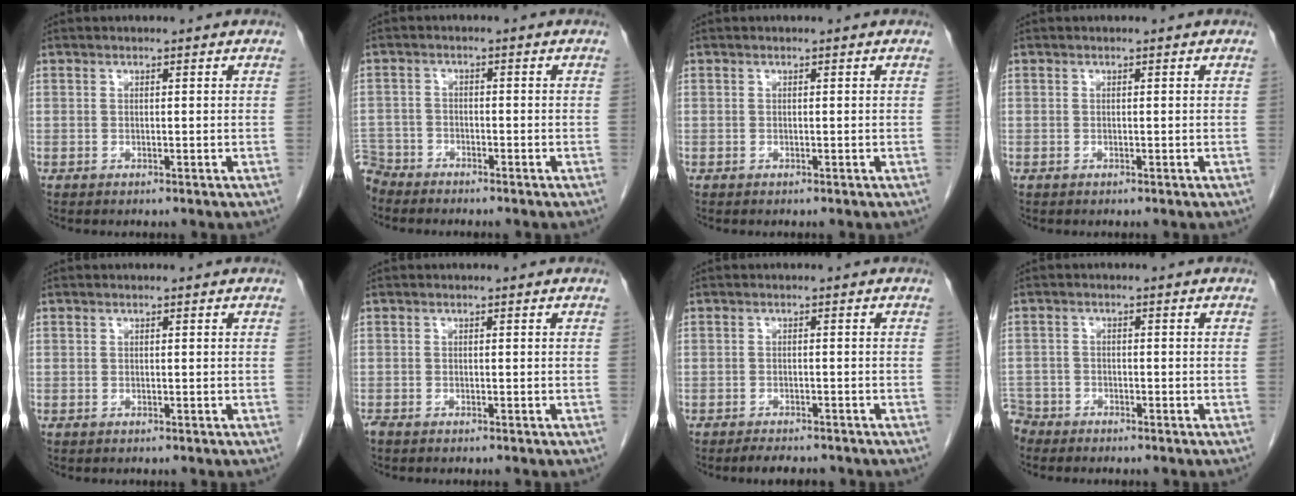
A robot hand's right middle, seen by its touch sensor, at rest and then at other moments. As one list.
[{"total": 5.0, "force": [-4.8, 1.6, -0.3], "torque": [0.012, -0.007, -0.094]}, {"total": 0.0}, {"total": 0.0}, {"total": 0.0}, {"total": 1.0, "force": [-1.0, 0.1, 0.4], "torque": [-0.013, -0.003, -0.018]}, {"total": 4.0, "force": [-3.6, 1.1, 1.5], "torque": [-0.023, -0.004, -0.049]}, {"total": 4.0, "force": [-3.7, 1.6, -0.3], "torque": [0.009, -0.003, -0.075]}]